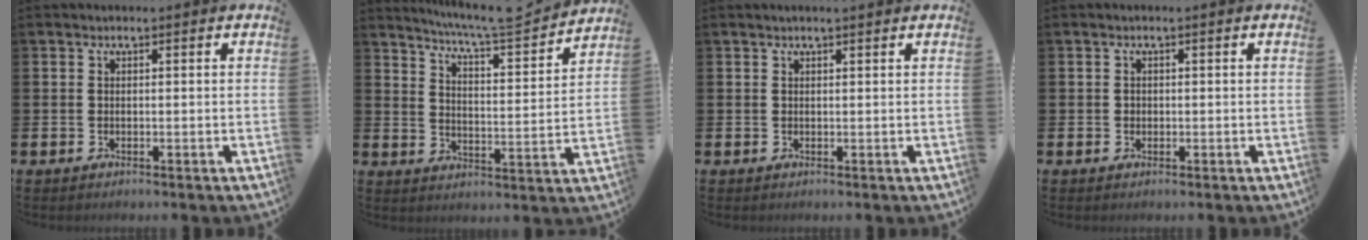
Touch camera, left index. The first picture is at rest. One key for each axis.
{"total": 6.9, "fx": 6.5, "fy": 0.1, "fz": 2.4, "tx": -0.065, "ty": -0.045, "tz": 0.109}
{"total": 0.8, "fx": 0.7, "fy": 0.0, "fz": 0.4, "tx": -0.005, "ty": 0.000, "tz": 0.013}
{"total": 0.7, "fx": 0.1, "fy": 0.7, "fz": 0.2, "tx": 0.000, "ty": 0.005, "tz": -0.002}